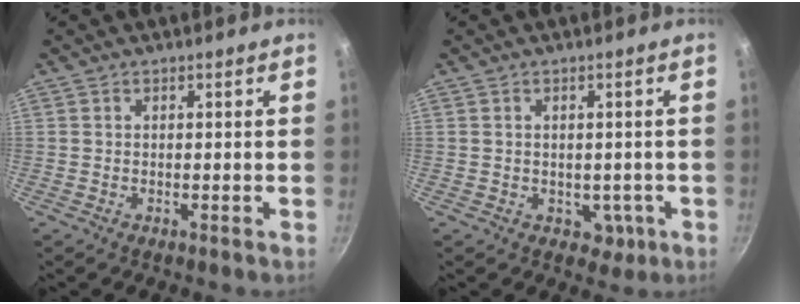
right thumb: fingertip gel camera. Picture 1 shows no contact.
{"total": 3.2, "force": [-0.7, 2.7, 1.6], "torque": [0.000, 0.011, 0.004]}